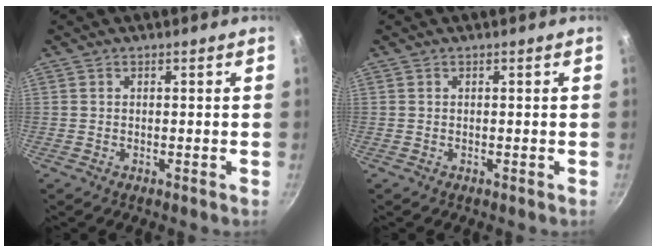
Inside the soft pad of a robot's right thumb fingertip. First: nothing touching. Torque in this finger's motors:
{"motor_torque": [0.03, 0.00, -0.19, 0.08, 0.00]}